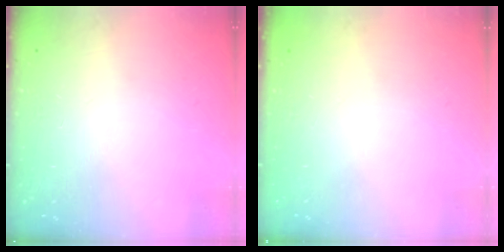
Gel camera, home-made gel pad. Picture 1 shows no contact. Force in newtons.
{"total": 0.0}